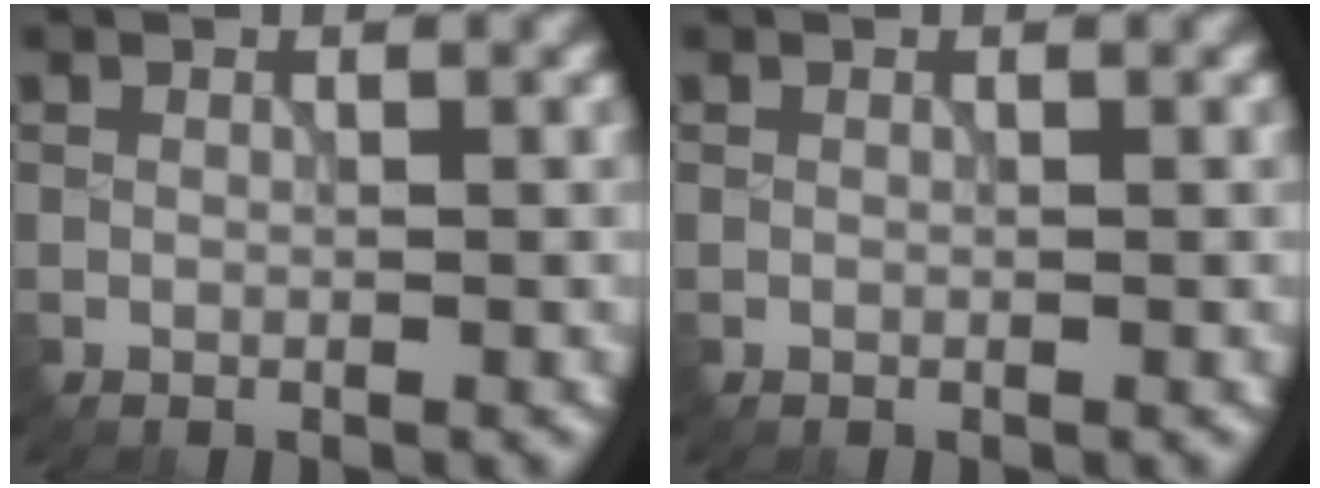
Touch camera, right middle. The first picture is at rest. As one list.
[{"total": 0.0}]